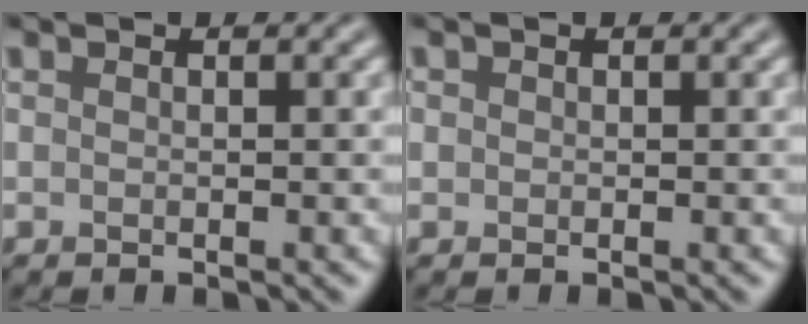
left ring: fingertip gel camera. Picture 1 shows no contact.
{"total": 0.5, "force": [0.1, 0.5, 0.0], "torque": [0.005, 0.000, 0.000]}